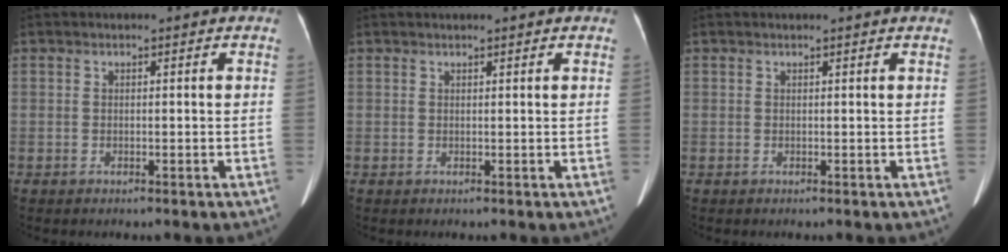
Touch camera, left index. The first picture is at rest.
{"total": 1.6, "force": [1.3, 0.2, 0.9], "torque": [-0.010, 0.014, 0.018]}
{"total": 1.0, "force": [0.9, -0.1, 0.3], "torque": [-0.011, 0.002, 0.013]}